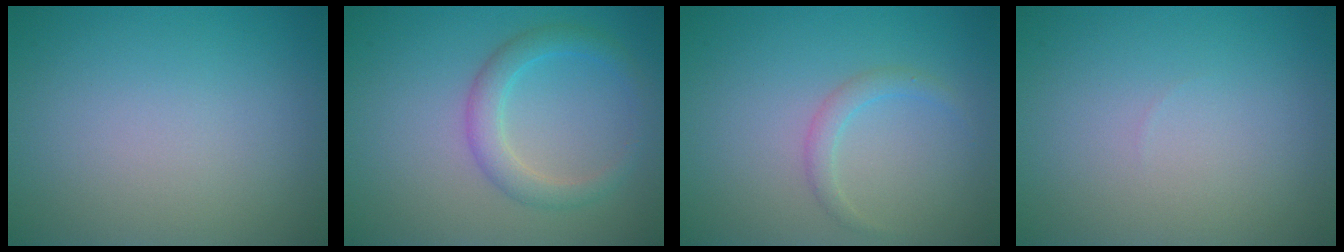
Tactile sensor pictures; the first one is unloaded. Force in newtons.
{"total": 2.8, "press": 2.8, "slide": 0.0}
{"total": 1.4, "press": 1.4, "slide": 0.1}
{"total": 0.0}